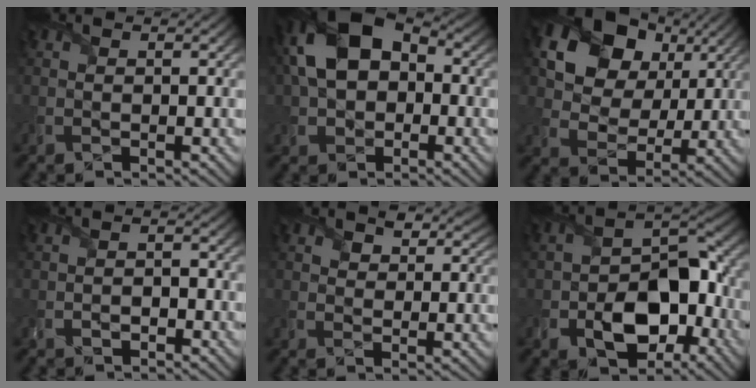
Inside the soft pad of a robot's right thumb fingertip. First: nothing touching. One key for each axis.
{"total": 14.0, "fx": 1.6, "fy": 9.8, "fz": 9.8, "tx": -0.198, "ty": 0.009, "tz": 0.018}
{"total": 15.6, "fx": 7.2, "fy": 11.0, "fz": 8.4, "tx": -0.175, "ty": 0.034, "tz": 0.121}
{"total": 1.4, "fx": -1.2, "fy": 0.5, "fz": 0.4, "tx": -0.004, "ty": 0.004, "tz": -0.023}
{"total": 3.4, "fx": 2.4, "fy": 2.0, "fz": 1.5, "tx": -0.034, "ty": -0.007, "tz": 0.041}
{"total": 10.2, "fx": -4.0, "fy": 6.2, "fz": 7.0, "tx": -0.115, "ty": -0.005, "tz": -0.070}